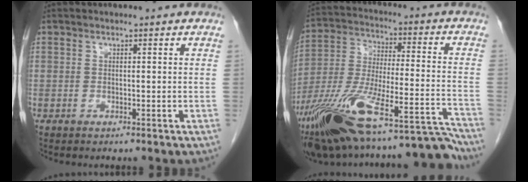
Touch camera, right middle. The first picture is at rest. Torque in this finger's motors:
{"motor_torque": [1.08, -1.06, 0.33, 0.21]}